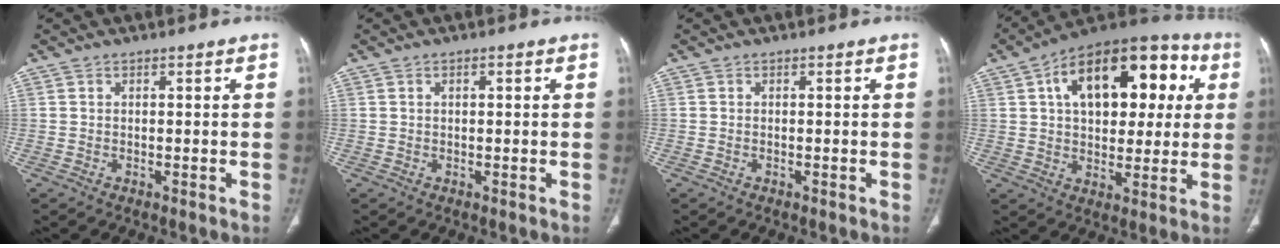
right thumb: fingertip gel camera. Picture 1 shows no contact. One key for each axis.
{"total": 0.6, "fx": 0.1, "fy": 0.2, "fz": 0.6, "tx": -0.011, "ty": 0.002, "tz": 0.002}
{"total": 0.0}
{"total": 23.3, "fx": 6.4, "fy": 13.1, "fz": 18.2, "tx": -0.228, "ty": 0.027, "tz": 0.090}